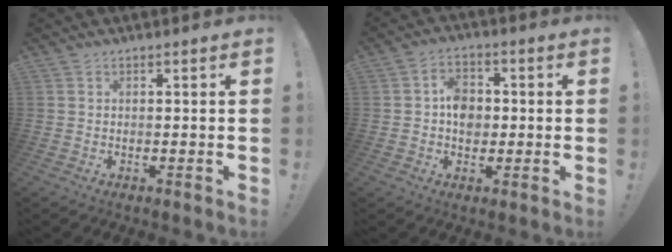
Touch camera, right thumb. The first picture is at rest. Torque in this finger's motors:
{"motor_torque": [0.90, 0.56, 0.69, -0.32, 0.15]}